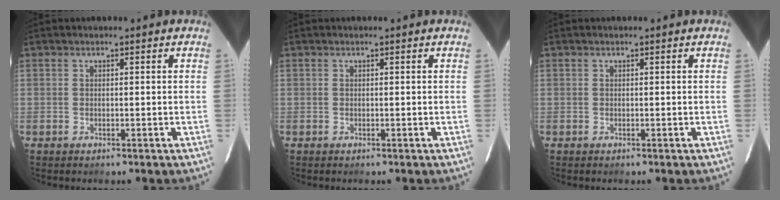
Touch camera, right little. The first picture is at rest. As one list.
[{"total": 0.0}, {"total": 0.0}]